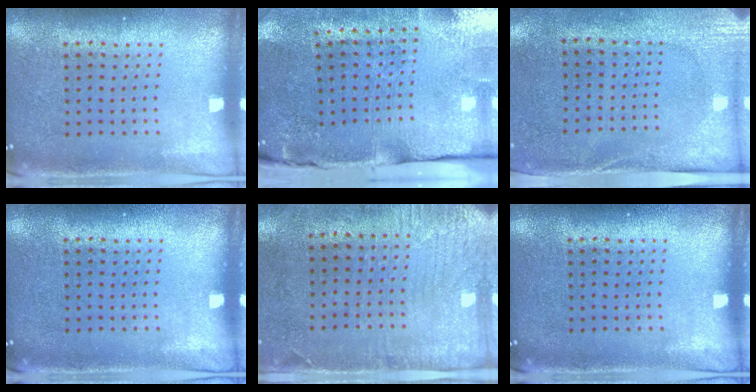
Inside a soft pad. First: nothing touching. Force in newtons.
{"total": 4.9, "press": 3.9, "slide": 2.9}
{"total": 2.7, "press": 2.1, "slide": 1.7}
{"total": 0.0}
{"total": 3.0, "press": 2.4, "slide": 1.9}
{"total": 0.0}